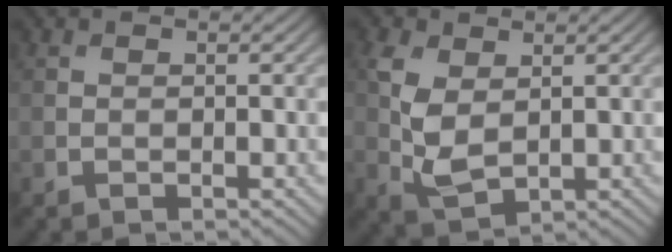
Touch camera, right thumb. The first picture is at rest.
{"total": 5.4, "force": [0.9, 3.3, 4.2], "torque": [-0.109, -0.002, 0.021]}